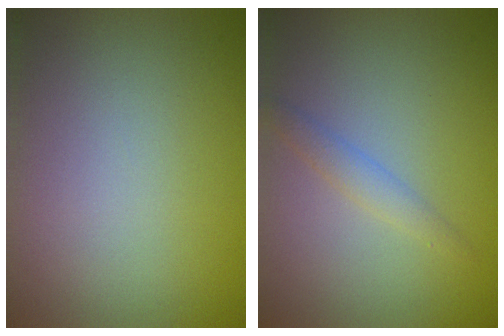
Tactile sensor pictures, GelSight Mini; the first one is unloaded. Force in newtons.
{"total": 1.4, "press": 1.4, "slide": 0.1}